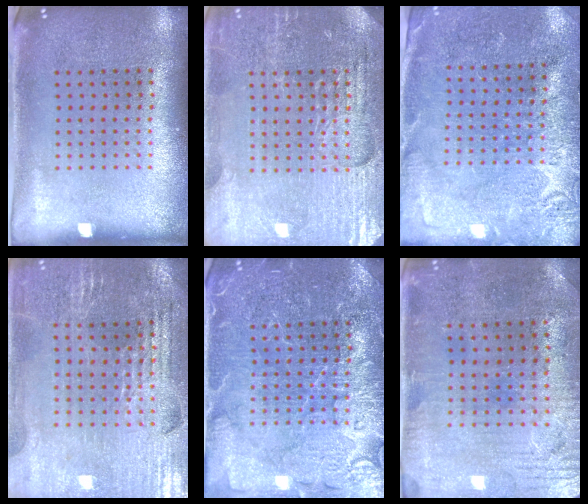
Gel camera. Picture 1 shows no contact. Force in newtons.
{"total": 4.2, "press": 4.0, "slide": 1.2}
{"total": 2.7, "press": 2.7, "slide": 0.4}
{"total": 2.9, "press": 2.9, "slide": 0.5}
{"total": 4.2, "press": 4.1, "slide": 0.7}
{"total": 0.9, "press": 0.7, "slide": 0.6}